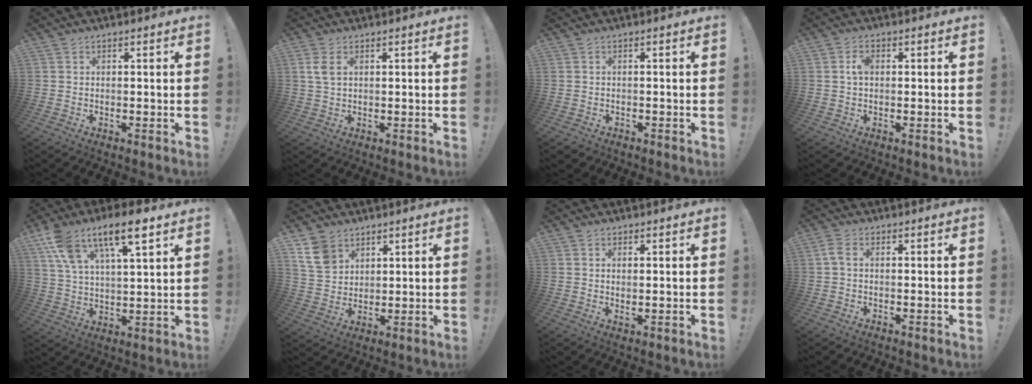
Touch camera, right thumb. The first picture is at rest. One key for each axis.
{"total": 4.1, "fx": 1.6, "fy": 2.2, "fz": 3.1, "tx": -0.057, "ty": 0.002, "tz": 0.029}
{"total": 0.9, "fx": -0.5, "fy": 0.7, "fz": 0.2, "tx": -0.005, "ty": 0.001, "tz": -0.009}
{"total": 2.9, "fx": 0.3, "fy": 1.7, "fz": 2.3, "tx": -0.040, "ty": 0.005, "tz": 0.003}
{"total": 14.6, "fx": 8.9, "fy": 5.1, "fz": 10.4, "tx": -0.192, "ty": -0.032, "tz": 0.154}
{"total": 9.5, "fx": 5.7, "fy": 6.8, "fz": 3.3, "tx": -0.058, "ty": -0.026, "tz": 0.117}
{"total": 1.3, "fx": 0.7, "fy": 0.2, "fz": 1.1, "tx": -0.015, "ty": -0.004, "tz": 0.010}
{"total": 2.4, "fx": 0.3, "fy": 1.4, "fz": 1.9, "tx": -0.041, "ty": 0.007, "tz": 0.006}